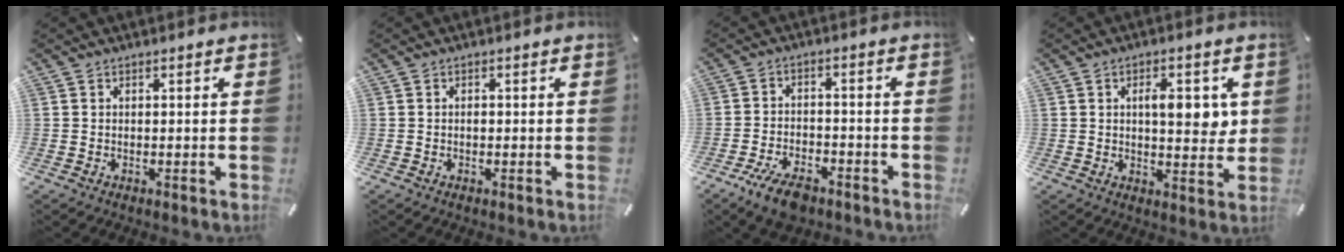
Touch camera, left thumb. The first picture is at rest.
{"total": 0.5, "force": [-0.1, 0.4, 0.4], "torque": [-0.007, -0.001, -0.002]}
{"total": 7.1, "force": [-4.7, 3.4, 4.0], "torque": [-0.084, 0.019, -0.087]}
{"total": 7.9, "force": [1.9, 3.7, 6.8], "torque": [-0.088, -0.011, 0.022]}